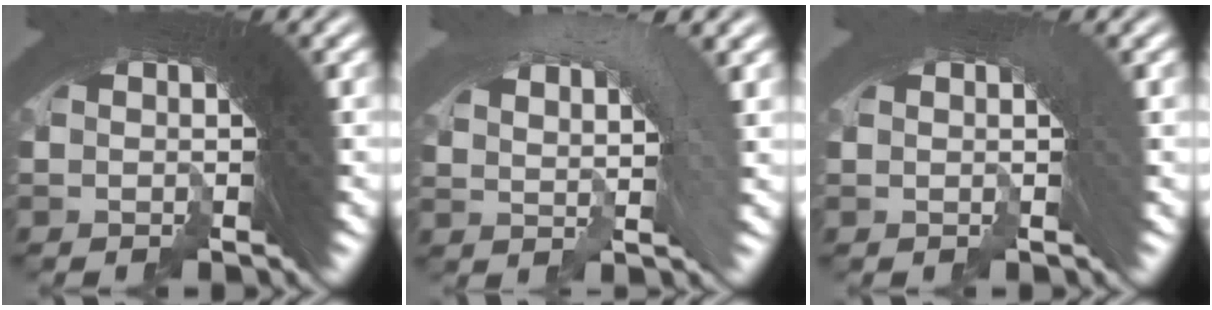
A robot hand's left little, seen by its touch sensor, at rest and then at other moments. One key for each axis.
{"total": 3.7, "fx": -0.2, "fy": 2.8, "fz": 2.3, "tx": -0.042, "ty": 0.005, "tz": -0.008}
{"total": 0.9, "fx": -0.6, "fy": 0.2, "fz": -0.6, "tx": 0.011, "ty": 0.003, "tz": -0.008}